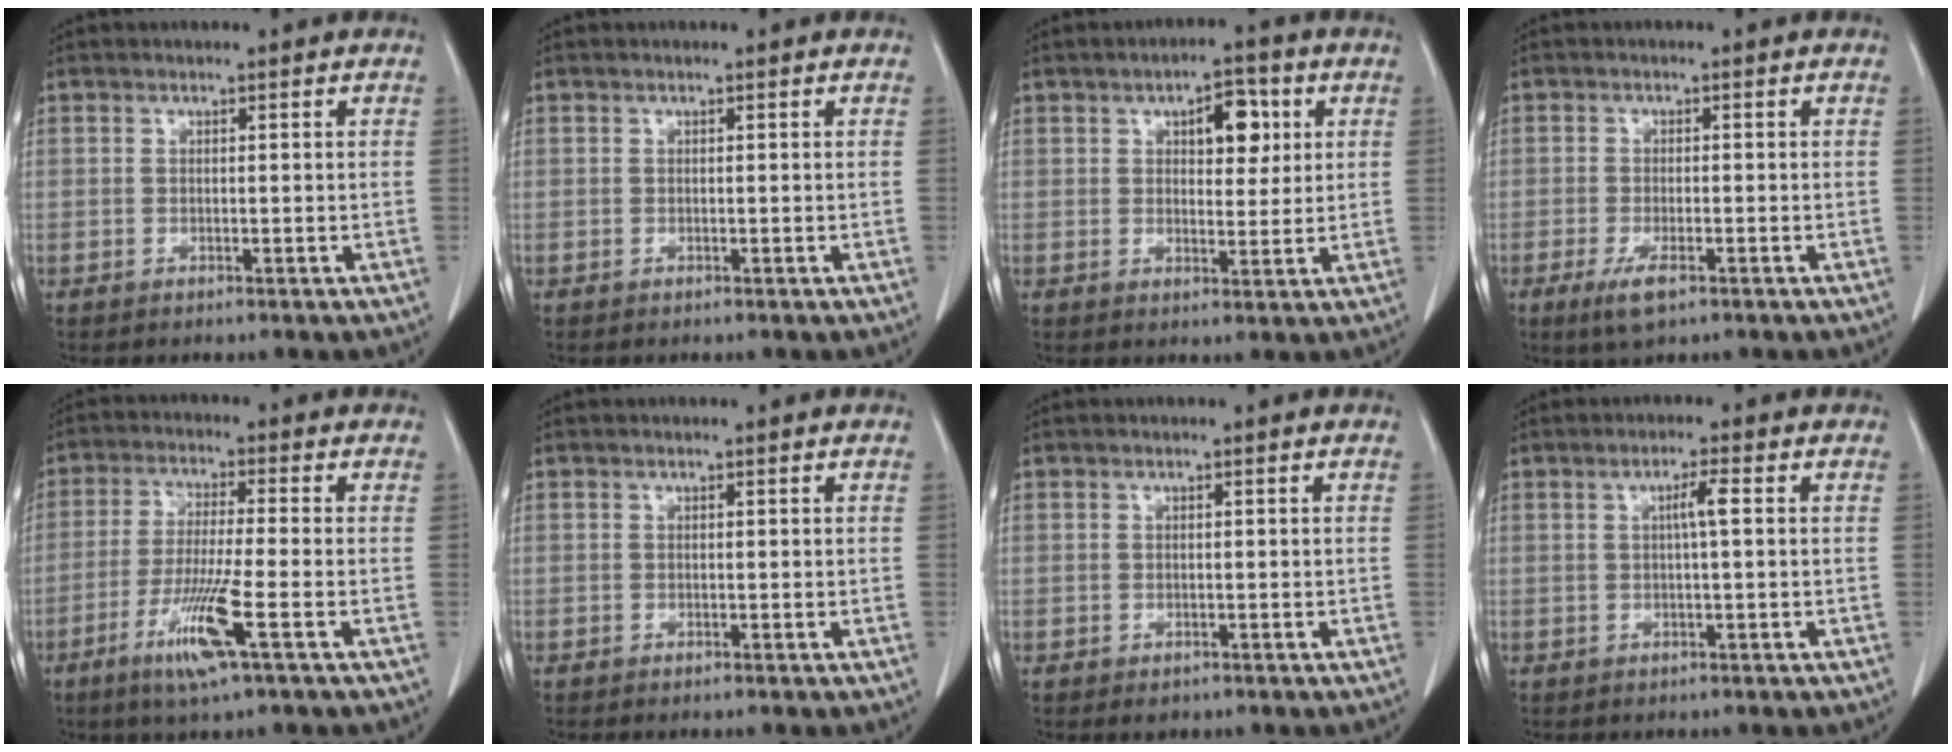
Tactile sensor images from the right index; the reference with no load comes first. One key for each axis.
{"total": 0.0}
{"total": 6.2, "fx": 2.2, "fy": 2.9, "fz": 5.0, "tx": -0.070, "ty": 0.010, "tz": 0.034}
{"total": 4.0, "fx": -2.2, "fy": 1.0, "fz": 3.2, "tx": -0.066, "ty": -0.007, "tz": -0.034}
{"total": 9.2, "fx": -4.2, "fy": -0.4, "fz": 8.1, "tx": -0.161, "ty": -0.021, "tz": -0.082}
{"total": 0.0}
{"total": 1.2, "fx": -0.7, "fy": 0.9, "fz": 0.4, "tx": -0.005, "ty": 0.001, "tz": -0.004}
{"total": 2.5, "fx": 0.3, "fy": -0.1, "fz": 2.5, "tx": -0.044, "ty": 0.003, "tz": 0.005}